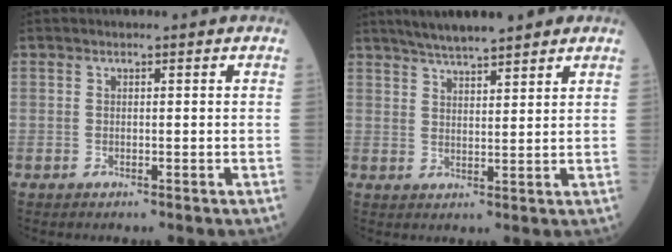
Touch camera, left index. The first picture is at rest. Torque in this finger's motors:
{"motor_torque": [0.09, -0.37, 0.19, 0.05]}